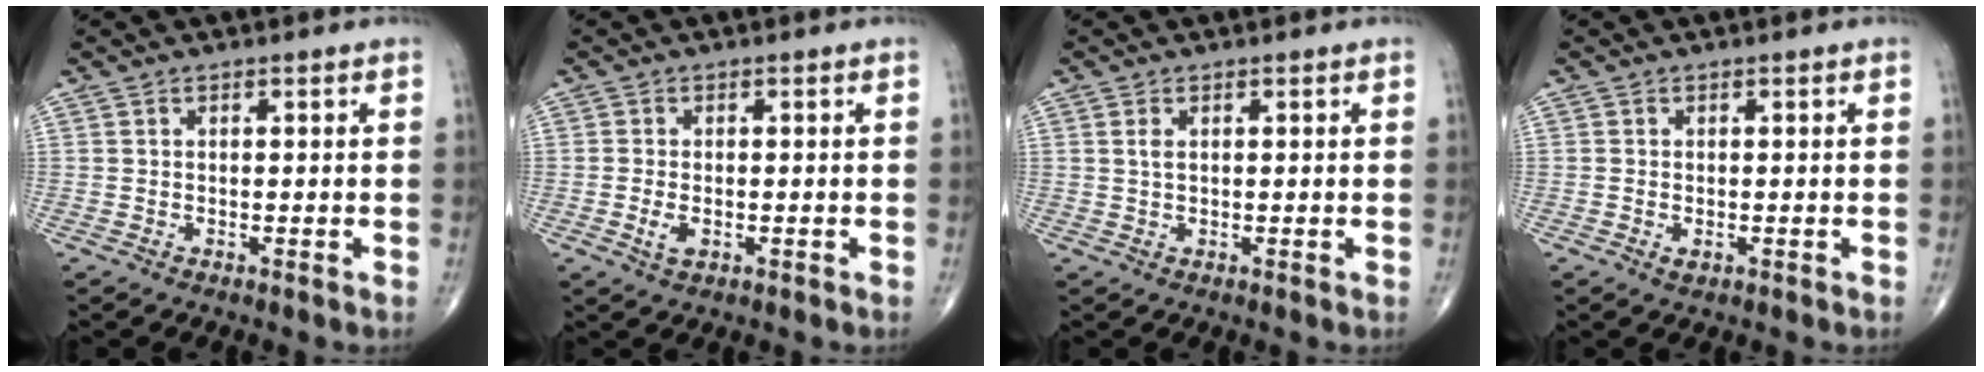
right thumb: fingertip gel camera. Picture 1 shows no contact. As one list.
[{"total": 2.9, "force": [-0.8, 1.6, 2.3], "torque": [-0.045, -0.003, -0.013]}, {"total": 1.6, "force": [0.5, 0.9, 1.3], "torque": [-0.027, 0.002, 0.012]}, {"total": 1.2, "force": [-0.4, 0.7, 0.9], "torque": [-0.015, -0.003, -0.006]}]